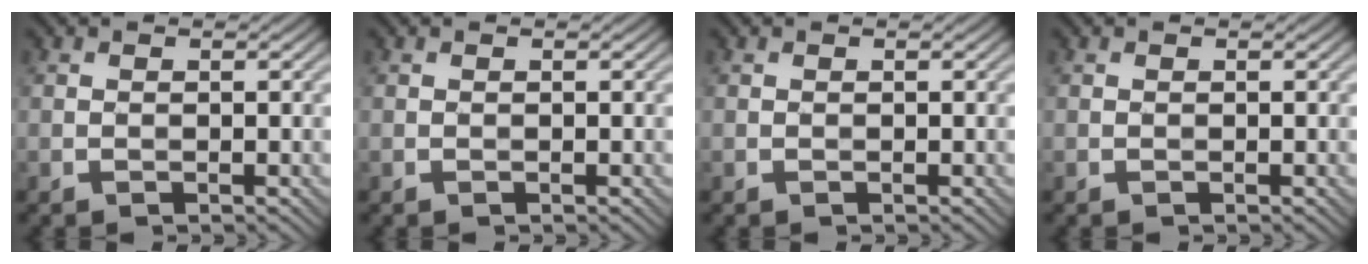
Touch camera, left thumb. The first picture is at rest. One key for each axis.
{"total": 0.0}
{"total": 0.0}
{"total": 0.0}